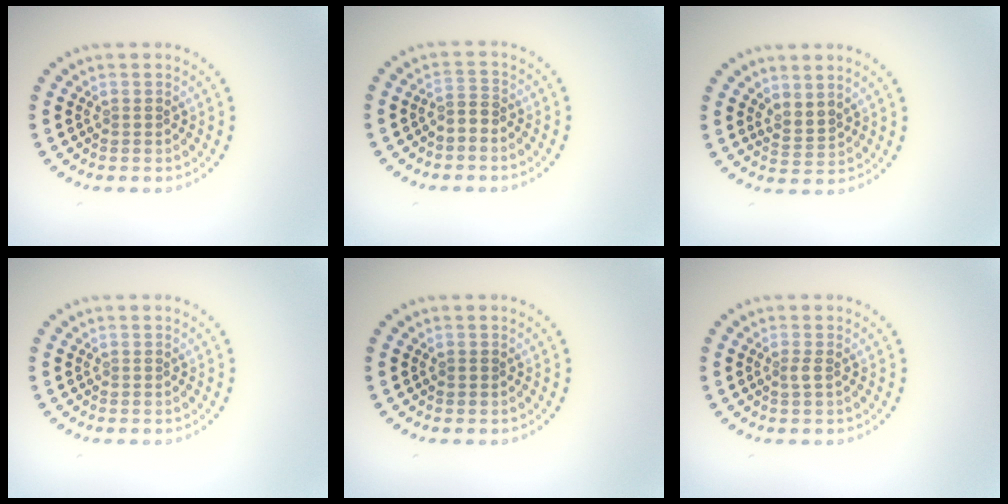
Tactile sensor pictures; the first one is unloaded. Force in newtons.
{"total": 1.6, "press": 1.3, "slide": 1.0}
{"total": 1.8, "press": 1.3, "slide": 1.2}
{"total": 0.0}
{"total": 0.5, "press": 0.5, "slide": 0.1}
{"total": 0.9, "press": 0.6, "slide": 0.7}